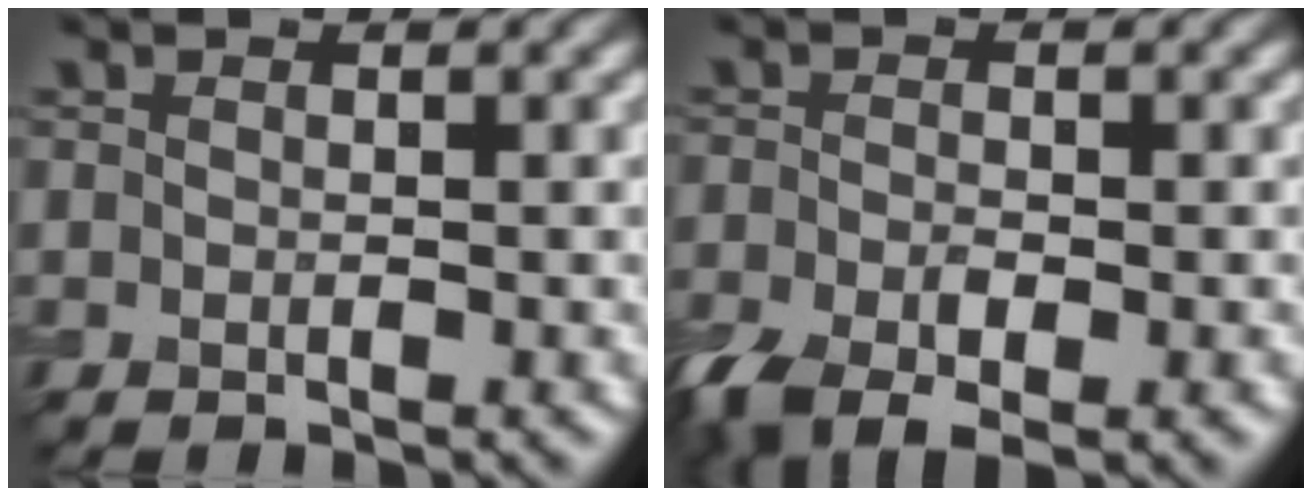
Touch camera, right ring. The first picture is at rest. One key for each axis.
{"total": 5.9, "fx": -3.0, "fy": 2.8, "fz": 4.2, "tx": -0.084, "ty": -0.012, "tz": -0.057}